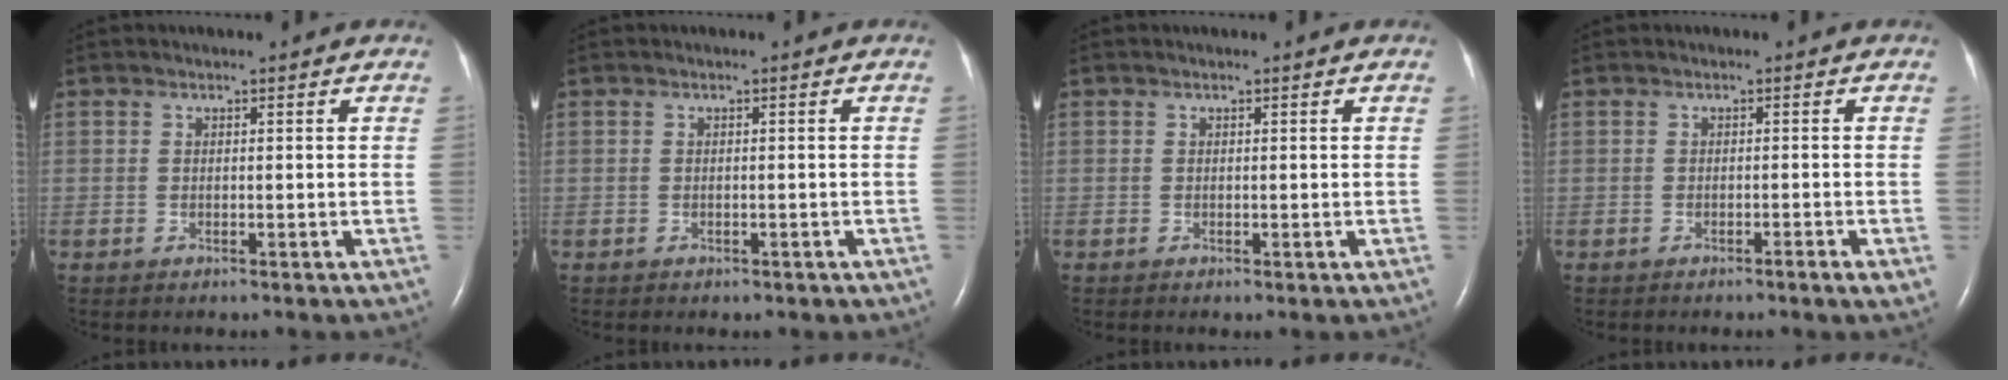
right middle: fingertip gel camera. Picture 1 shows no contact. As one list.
[{"total": 0.6, "force": [-0.3, 0.4, 0.2], "torque": [-0.005, 0.001, -0.001]}, {"total": 0.0}, {"total": 1.3, "force": [-0.7, -0.2, 1.0], "torque": [-0.017, -0.001, -0.011]}]